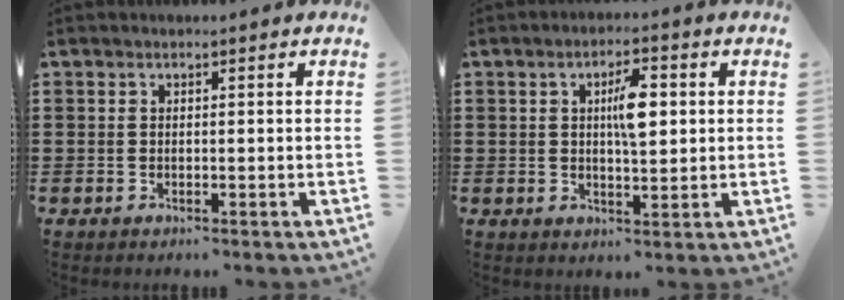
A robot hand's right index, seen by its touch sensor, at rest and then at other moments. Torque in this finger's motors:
{"motor_torque": [0.36, -0.27, 0.18, 0.08]}